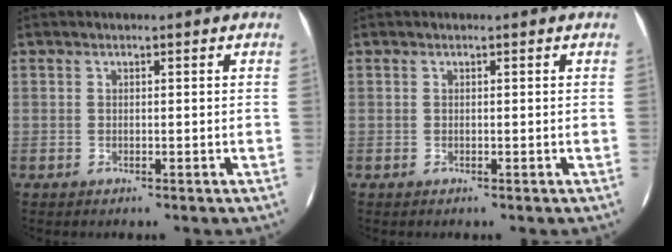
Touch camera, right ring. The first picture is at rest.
{"total": 0.0}